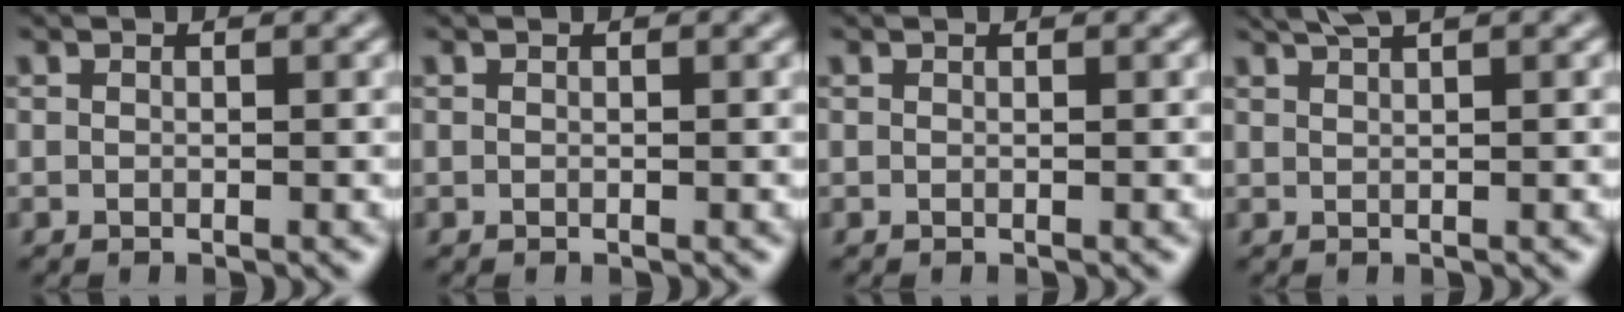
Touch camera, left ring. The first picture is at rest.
{"total": 0.0}
{"total": 0.0}
{"total": 2.2, "force": [1.7, 0.4, 1.4], "torque": [-0.015, 0.005, 0.026]}